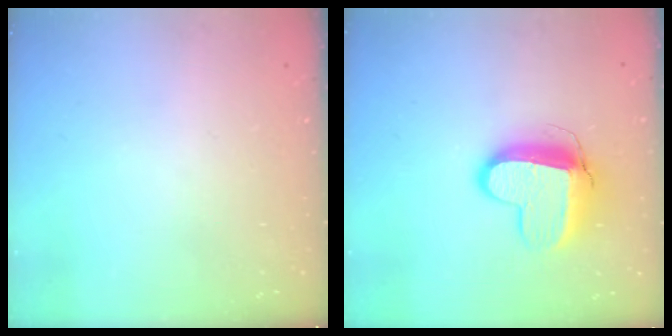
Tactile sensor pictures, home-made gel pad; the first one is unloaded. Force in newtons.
{"total": 12.4, "press": 12.3, "slide": 1.3}